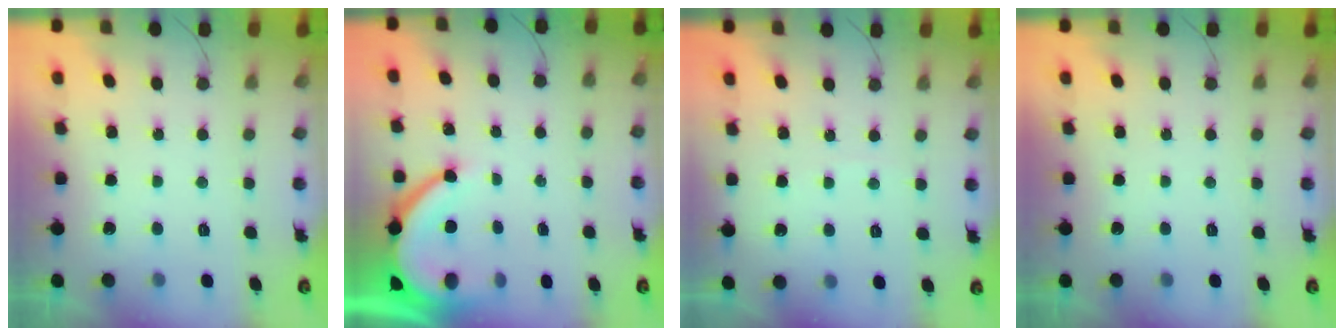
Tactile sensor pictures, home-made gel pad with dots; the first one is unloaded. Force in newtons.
{"total": 9.3, "press": 9.3, "slide": 0.8}
{"total": 1.7, "press": 1.7, "slide": 0.2}
{"total": 0.0}